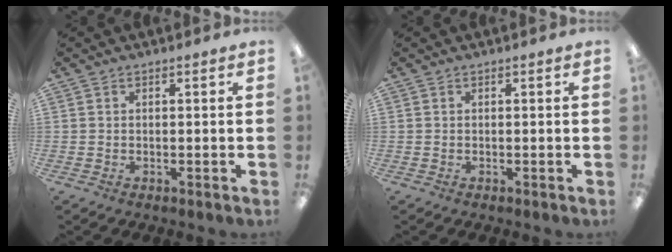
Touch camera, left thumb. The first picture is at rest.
{"total": 0.0}